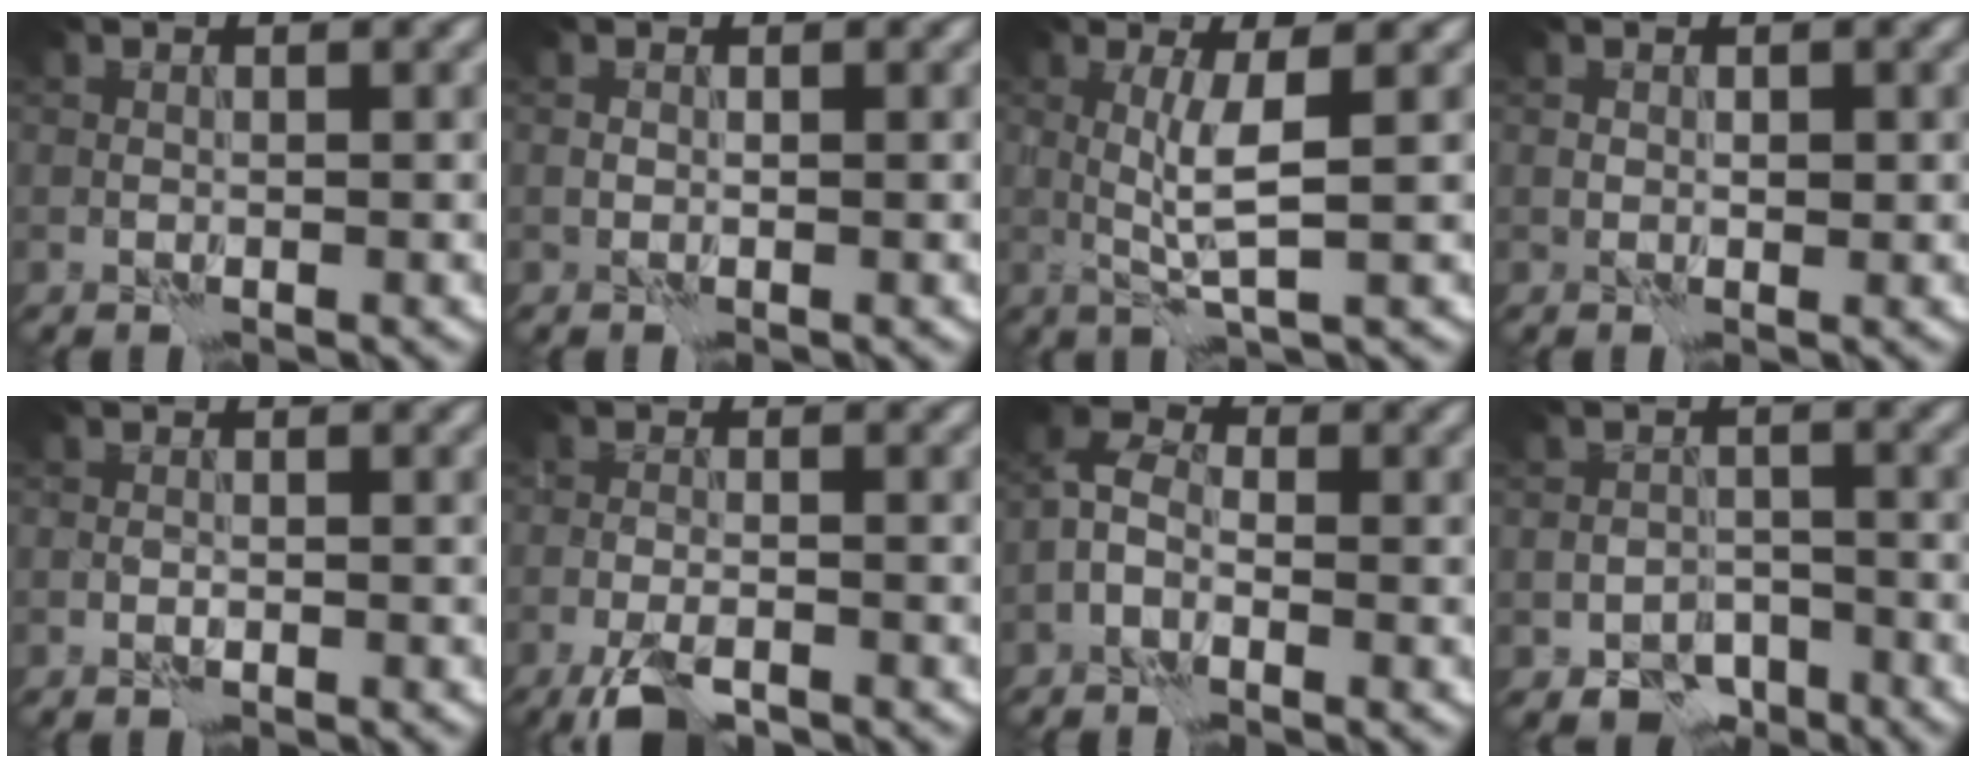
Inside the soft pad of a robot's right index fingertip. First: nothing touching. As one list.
[{"total": 0.0}, {"total": 3.2, "force": [0.5, 0.3, 3.2], "torque": [-0.068, -0.003, 0.012]}, {"total": 0.7, "force": [0.0, 0.4, 0.6], "torque": [-0.010, 0.002, 0.003]}, {"total": 0.5, "force": [-0.3, 0.3, 0.3], "torque": [-0.007, 0.000, -0.005]}, {"total": 4.0, "force": [-2.8, 1.1, 2.6], "torque": [-0.053, -0.008, -0.056]}, {"total": 2.3, "force": [-1.1, 1.3, 1.5], "torque": [-0.031, 0.014, -0.033]}, {"total": 3.7, "force": [-2.5, 2.5, 1.4], "torque": [-0.016, -0.003, -0.044]}]